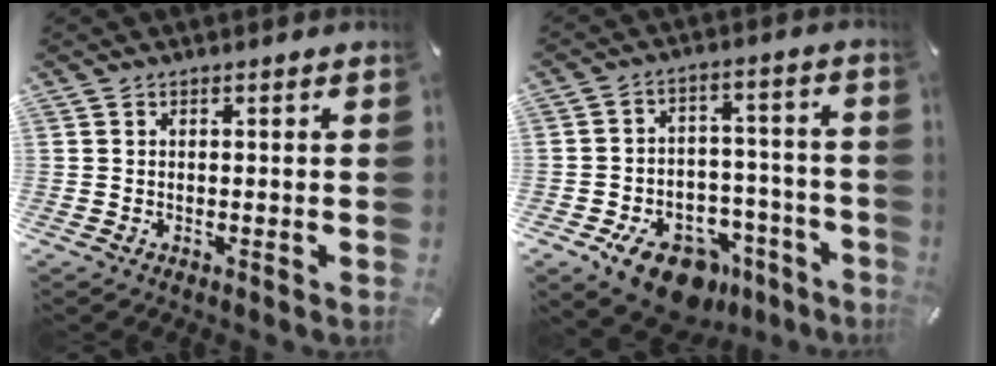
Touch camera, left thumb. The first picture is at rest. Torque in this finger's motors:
{"motor_torque": [-0.41, 1.20, 0.54, 0.76, 0.09]}